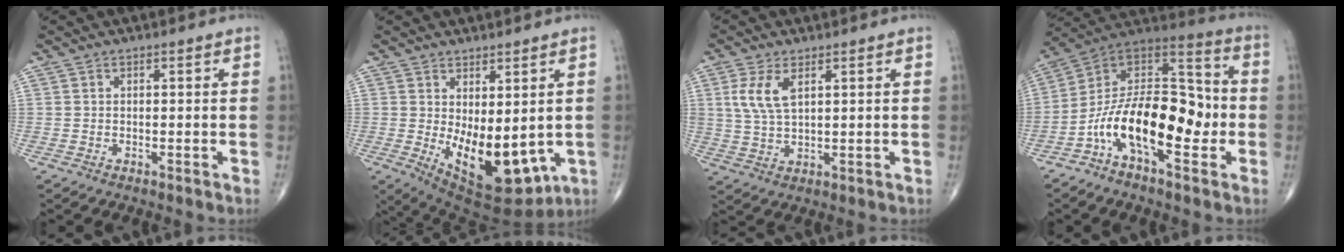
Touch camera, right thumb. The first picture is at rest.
{"total": 13.9, "force": [-1.2, 6.8, 12.1], "torque": [-0.168, -0.025, 0.009]}
{"total": 6.4, "force": [2.4, 3.0, 5.1], "torque": [-0.113, -0.005, 0.057]}
{"total": 19.9, "force": [-5.4, 9.8, 16.4], "torque": [-0.247, 0.065, -0.098]}